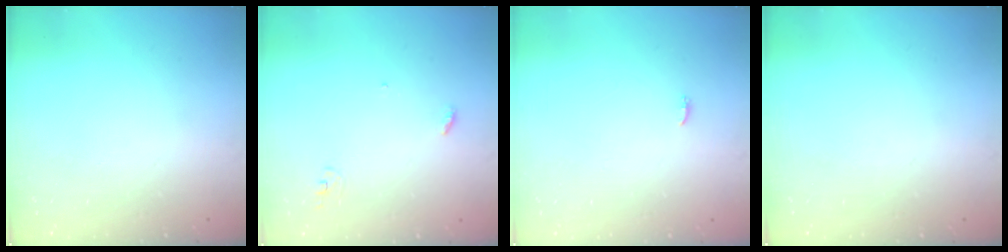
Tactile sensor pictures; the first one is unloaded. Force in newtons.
{"total": 2.9, "press": 2.9, "slide": 0.2}
{"total": 5.6, "press": 3.4, "slide": 4.4}
{"total": 0.0}